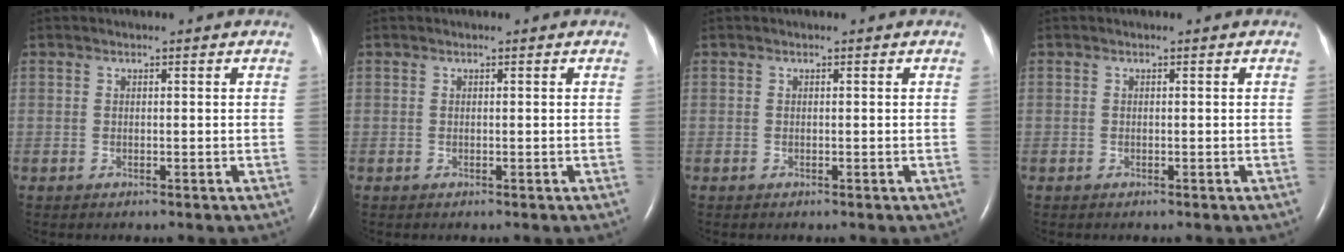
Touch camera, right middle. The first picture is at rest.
{"total": 0.0}
{"total": 0.0}
{"total": 0.0}